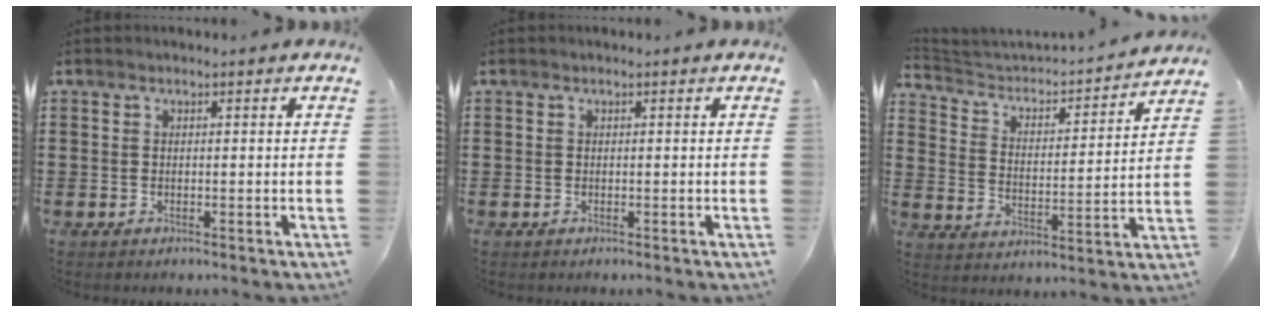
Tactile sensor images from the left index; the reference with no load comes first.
{"total": 0.0}
{"total": 2.6, "force": [2.5, 0.6, 0.5], "torque": [-0.032, -0.033, 0.031]}